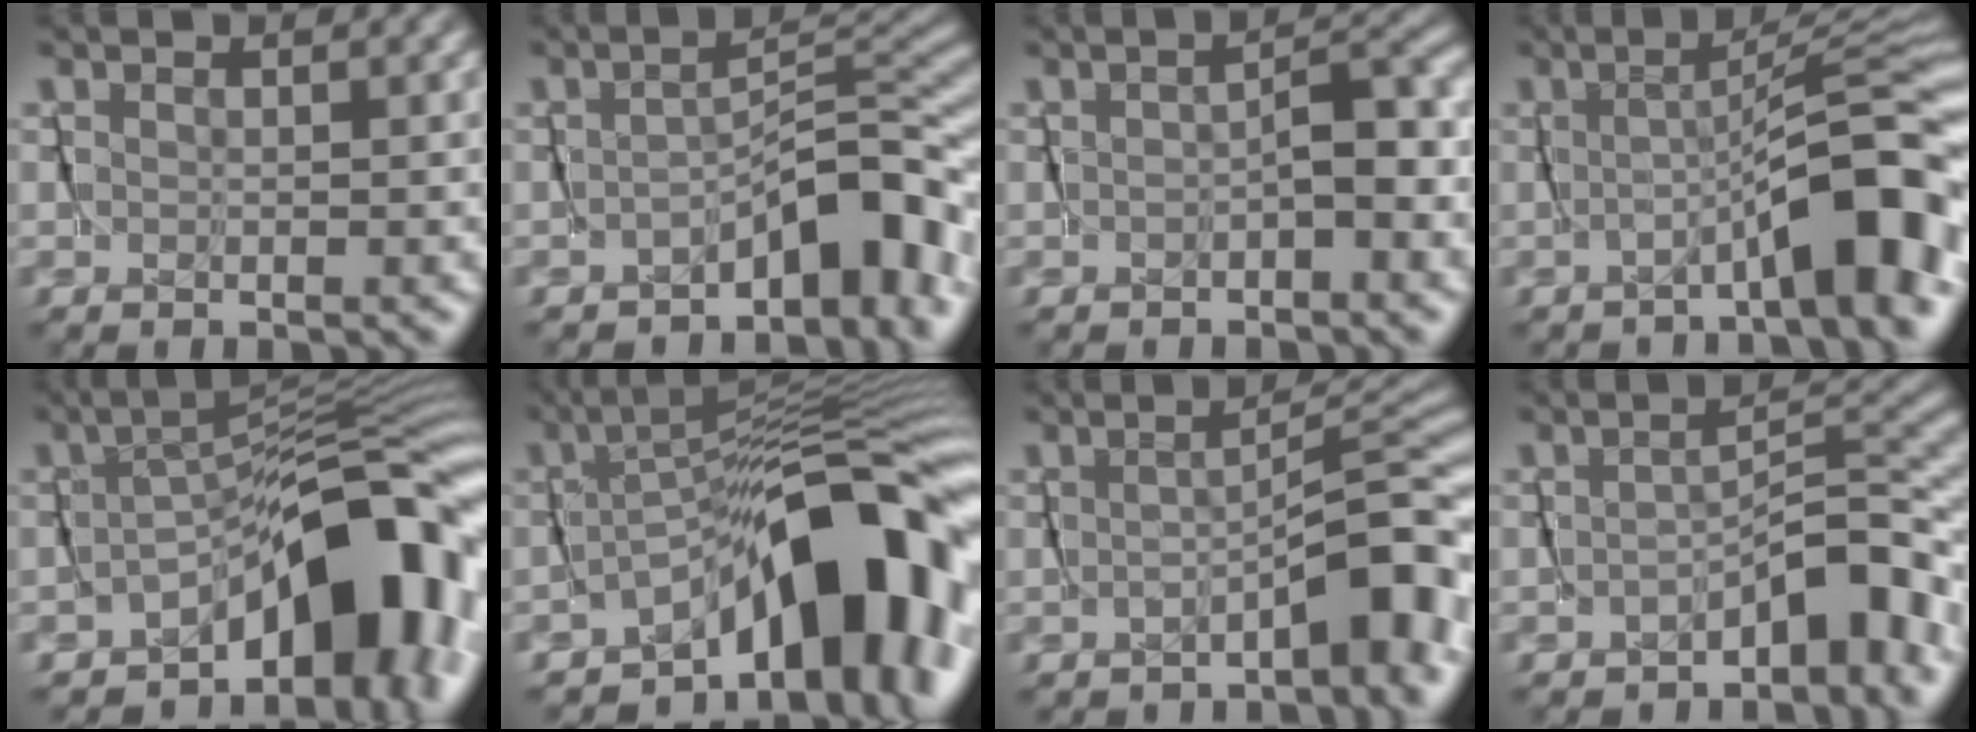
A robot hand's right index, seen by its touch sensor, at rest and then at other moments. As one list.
[{"total": 4.2, "force": [-3.4, 1.0, 2.2], "torque": [-0.014, 0.010, -0.058]}, {"total": 2.0, "force": [-1.3, 0.5, 1.4], "torque": [-0.006, 0.008, -0.024]}, {"total": 5.3, "force": [-3.2, -0.7, 4.2], "torque": [-0.028, 0.022, -0.052]}, {"total": 11.7, "force": [-6.1, 5.1, 8.5], "torque": [-0.107, -0.005, -0.090]}, {"total": 12.6, "force": [-5.7, 5.0, 10.1], "torque": [-0.124, 0.003, -0.083]}, {"total": 4.4, "force": [-3.0, 0.7, 3.2], "torque": [-0.017, 0.009, -0.046]}, {"total": 3.6, "force": [-3.1, 0.6, 1.6], "torque": [-0.006, 0.007, -0.051]}]